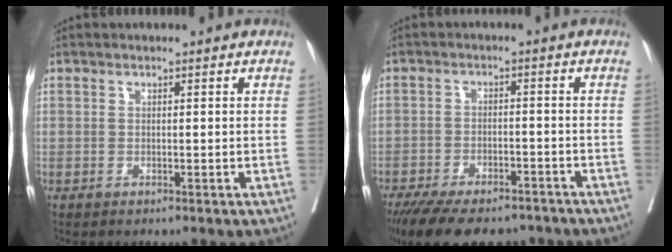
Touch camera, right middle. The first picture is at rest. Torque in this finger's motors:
{"motor_torque": [1.10, -1.03, 0.29, 0.09]}